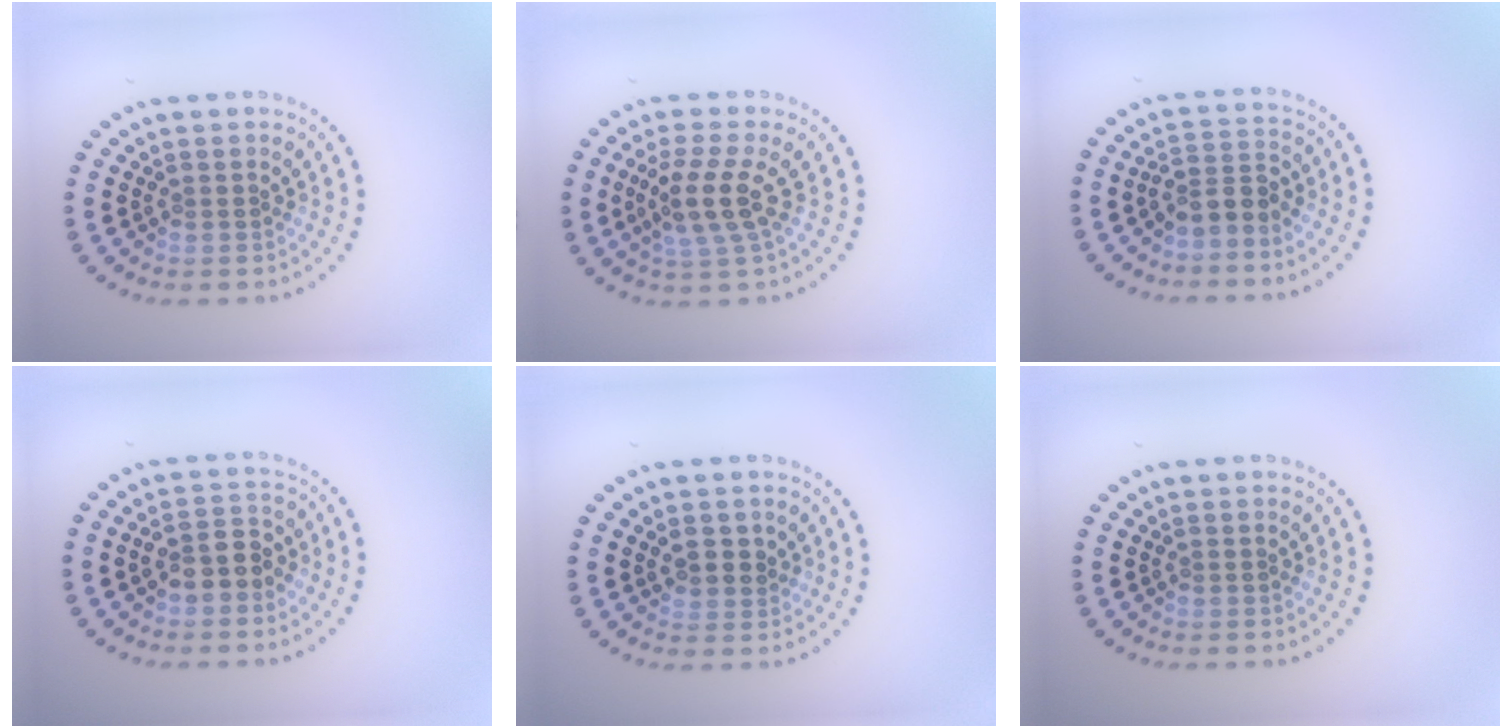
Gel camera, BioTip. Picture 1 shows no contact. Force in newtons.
{"total": 3.7, "press": 3.2, "slide": 1.9}
{"total": 2.7, "press": 2.2, "slide": 1.4}
{"total": 3.0, "press": 2.9, "slide": 0.8}
{"total": 1.6, "press": 1.4, "slide": 0.8}
{"total": 0.0}